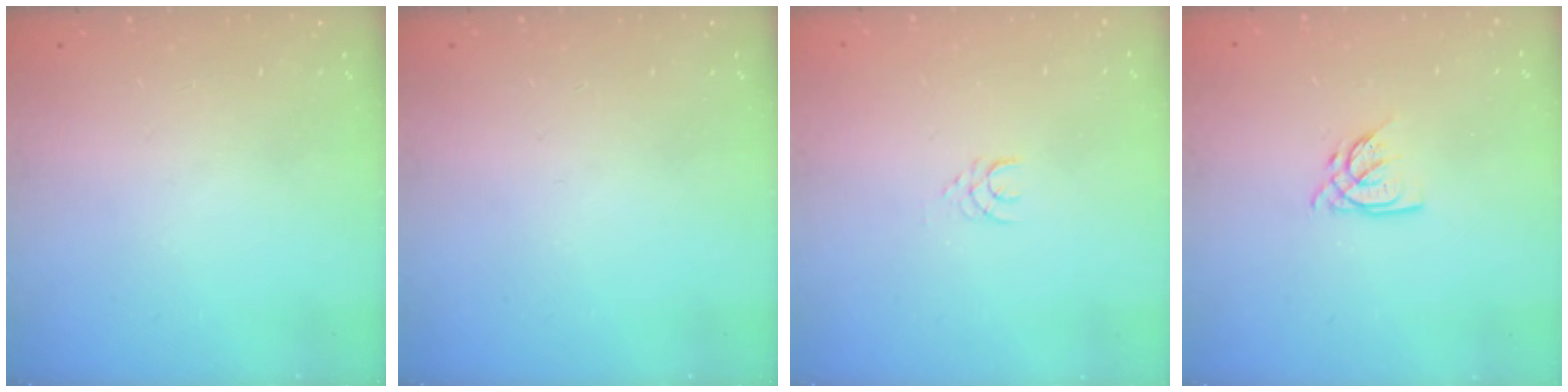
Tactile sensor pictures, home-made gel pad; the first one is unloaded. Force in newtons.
{"total": 0.0}
{"total": 2.7, "press": 2.7, "slide": 0.2}
{"total": 4.7, "press": 4.7, "slide": 0.2}